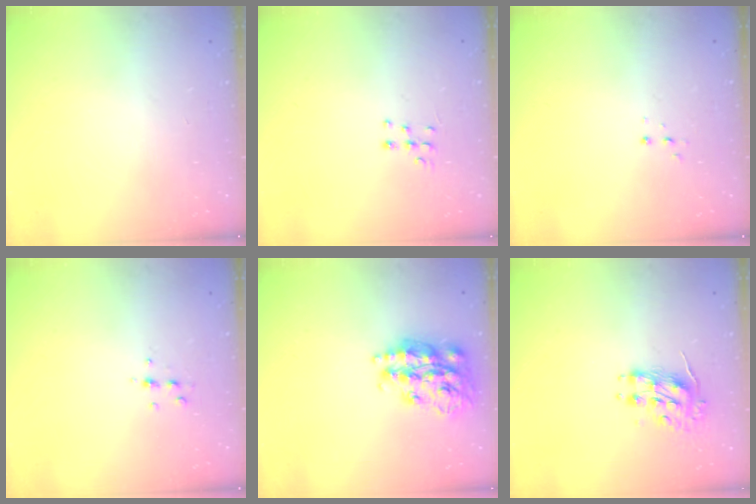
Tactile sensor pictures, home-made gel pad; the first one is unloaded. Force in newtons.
{"total": 5.9, "press": 5.8, "slide": 0.7}
{"total": 2.8, "press": 2.8, "slide": 0.5}
{"total": 4.7, "press": 4.6, "slide": 1.0}
{"total": 19.2, "press": 19.2, "slide": 1.3}
{"total": 8.6, "press": 8.6, "slide": 0.3}